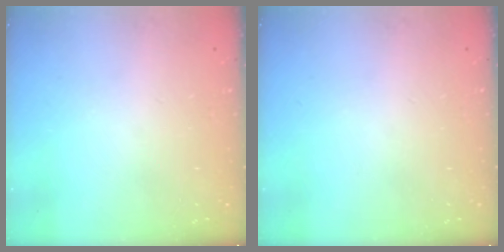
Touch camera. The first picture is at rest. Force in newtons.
{"total": 0.0}